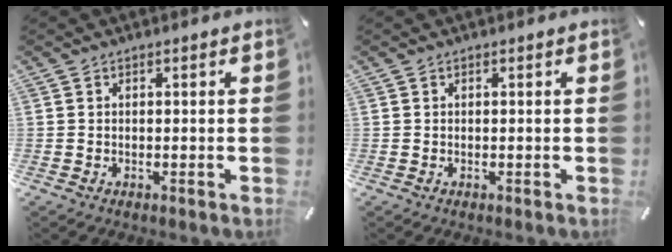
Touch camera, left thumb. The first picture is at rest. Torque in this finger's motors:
{"motor_torque": [-0.75, -0.18, -0.12, 0.12, -0.06]}